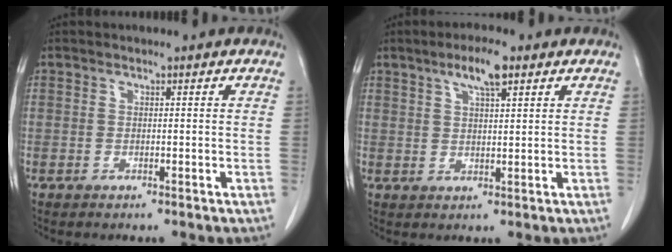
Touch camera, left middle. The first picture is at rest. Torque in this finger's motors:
{"motor_torque": [0.66, -0.56, 0.07, 0.07]}